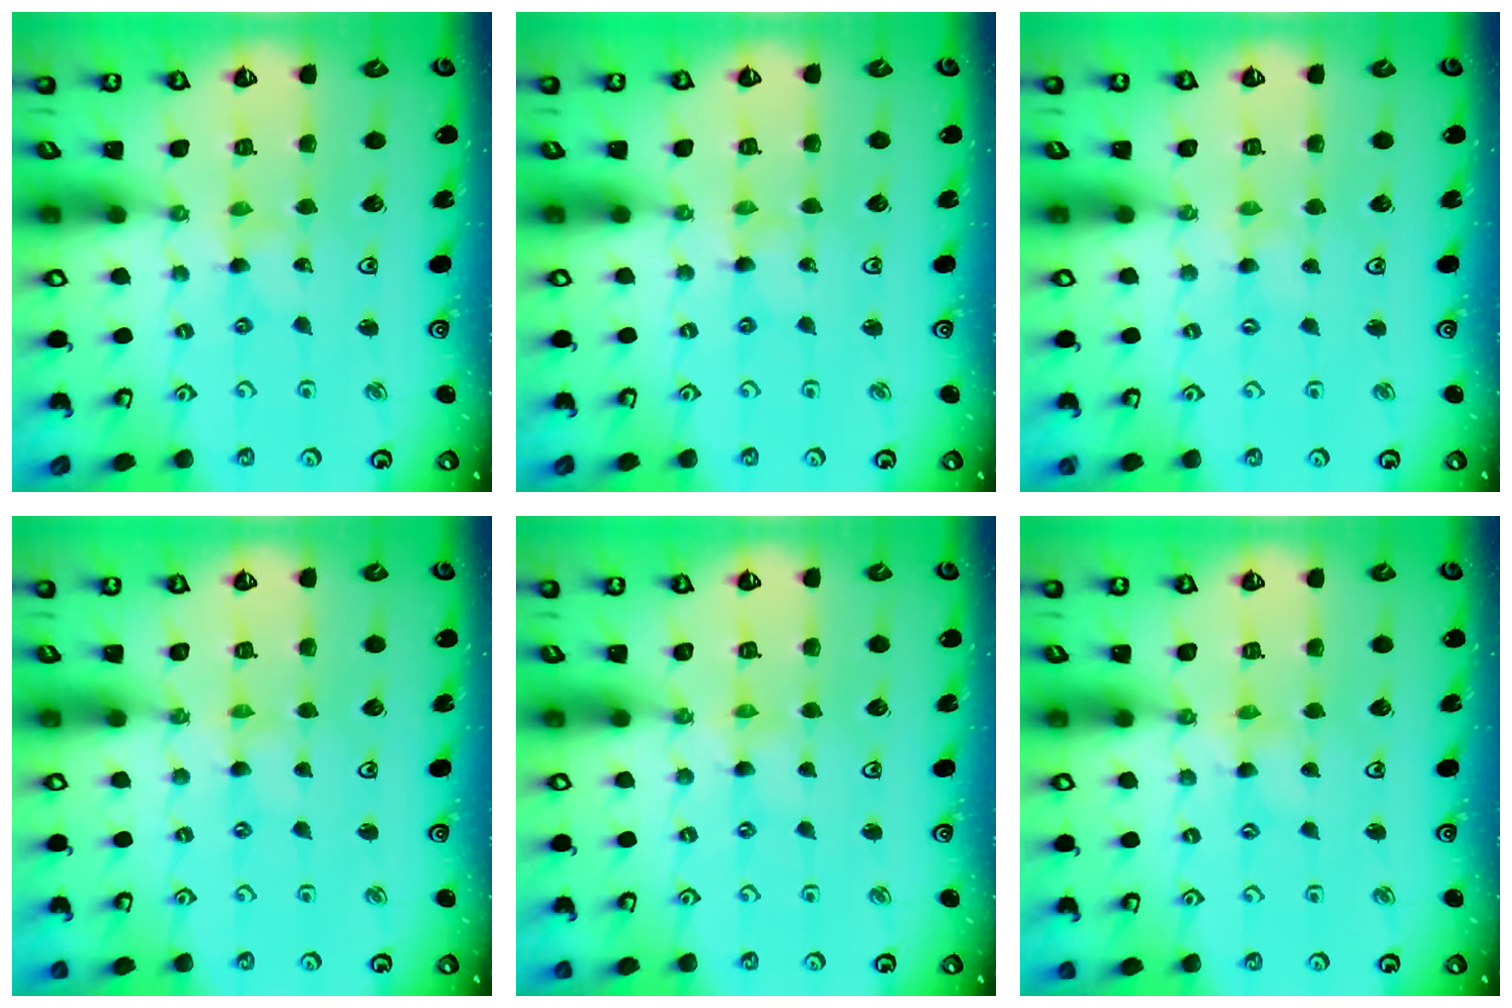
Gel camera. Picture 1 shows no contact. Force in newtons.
{"total": 0.6, "press": 0.6, "slide": 0.1}
{"total": 1.1, "press": 1.1, "slide": 0.2}
{"total": 0.0}
{"total": 0.0}
{"total": 1.7, "press": 1.7, "slide": 0.3}